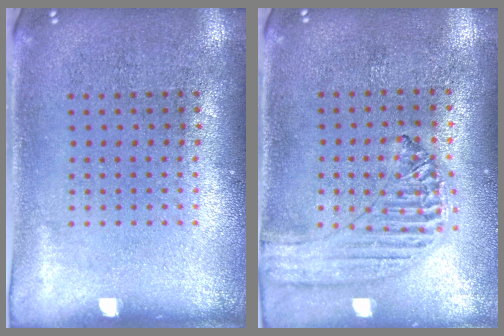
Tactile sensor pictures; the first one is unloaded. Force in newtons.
{"total": 1.3, "press": 1.3, "slide": 0.1}